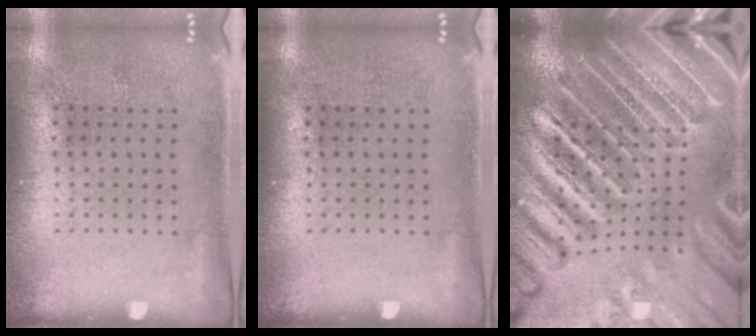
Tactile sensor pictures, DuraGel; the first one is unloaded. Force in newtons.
{"total": 0.0}
{"total": 5.3, "press": 4.7, "slide": 2.4}